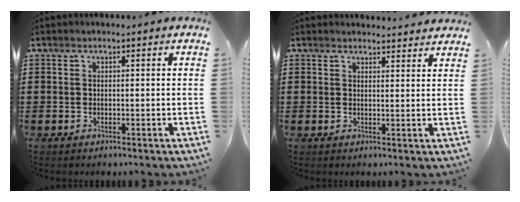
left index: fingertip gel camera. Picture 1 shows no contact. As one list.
[{"total": 2.1, "force": [2.1, 0.3, 0.0], "torque": [0.001, -0.008, 0.038]}]